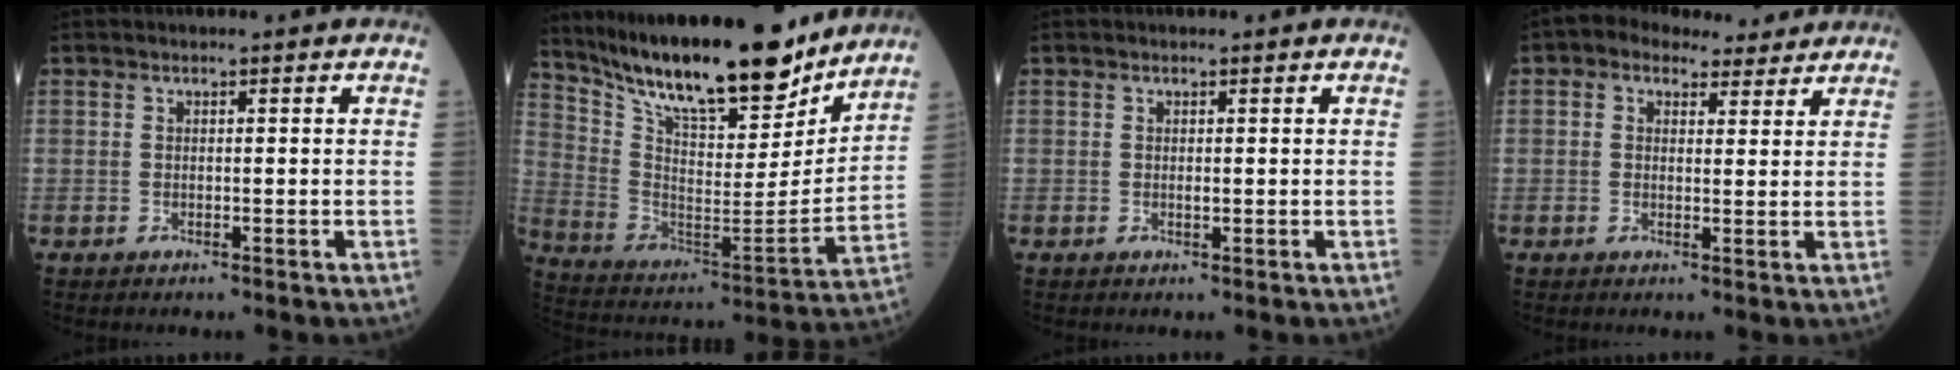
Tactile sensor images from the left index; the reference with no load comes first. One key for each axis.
{"total": 23.0, "fx": 19.7, "fy": 4.8, "fz": 11.0, "tx": -0.201, "ty": -0.028, "tz": 0.319}
{"total": 0.5, "fx": -0.3, "fy": 0.2, "fz": 0.3, "tx": -0.010, "ty": -0.006, "tz": -0.007}
{"total": 6.2, "fx": 4.7, "fy": 3.5, "fz": 2.2, "tx": -0.032, "ty": 0.024, "tz": 0.065}